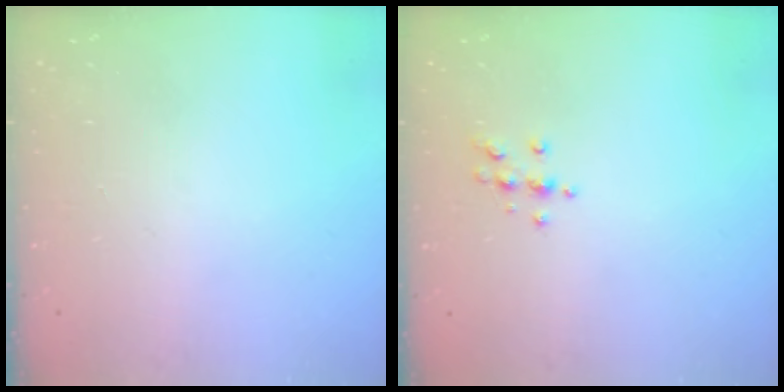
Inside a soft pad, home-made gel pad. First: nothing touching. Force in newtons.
{"total": 6.2, "press": 6.1, "slide": 1.3}